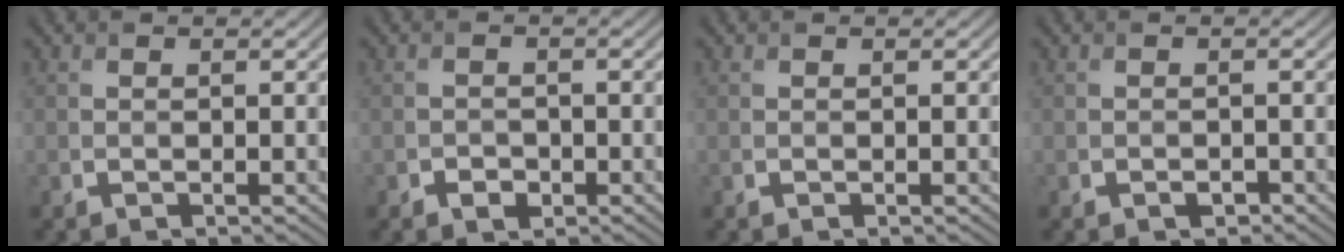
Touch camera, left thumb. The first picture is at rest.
{"total": 1.7, "force": [-0.9, 1.2, 0.7], "torque": [-0.010, -0.003, -0.017]}
{"total": 0.0}
{"total": 1.0, "force": [-0.6, 0.6, 0.5], "torque": [-0.007, -0.002, -0.009]}